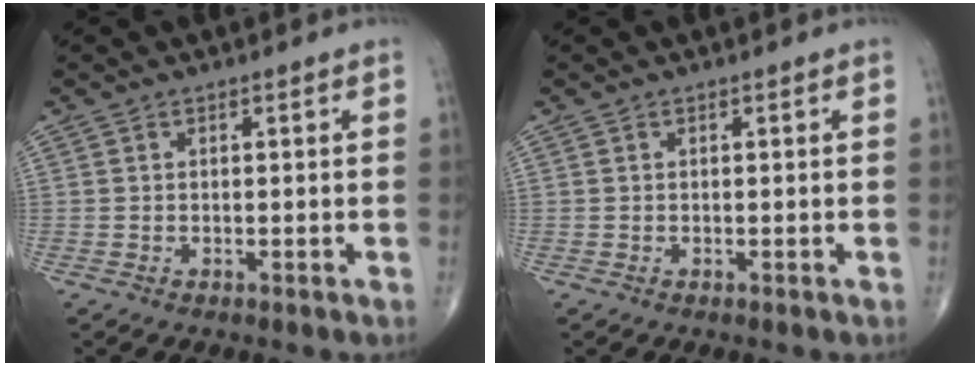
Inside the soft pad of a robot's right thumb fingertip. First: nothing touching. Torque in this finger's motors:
{"motor_torque": [-0.05, 0.05, 0.01, -0.01, 0.00]}